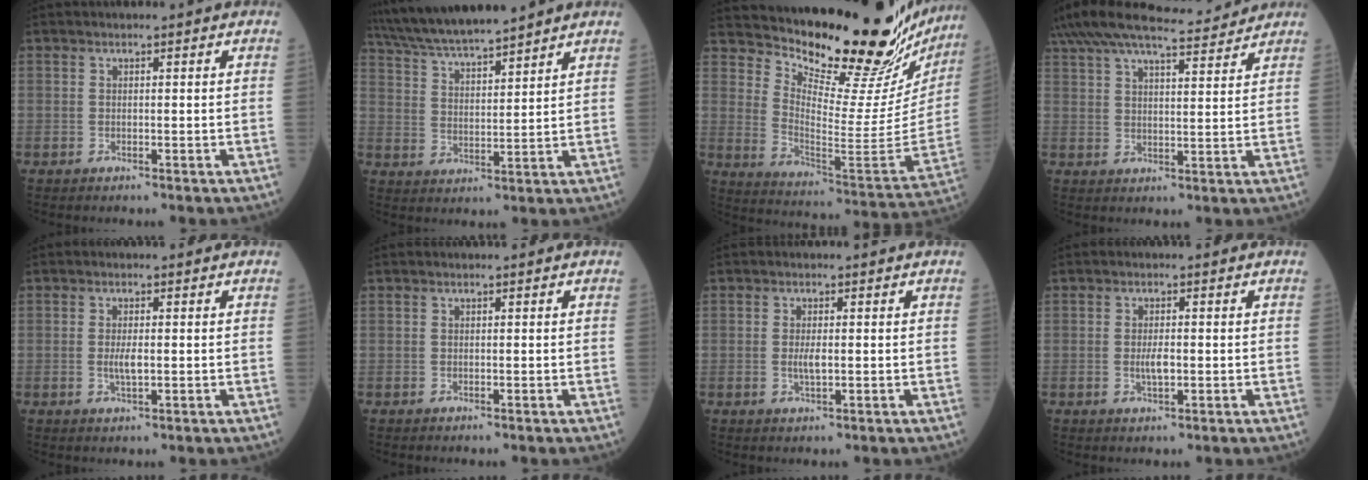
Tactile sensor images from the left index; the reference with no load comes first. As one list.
[{"total": 12.9, "force": [11.6, 0.7, 5.6], "torque": [-0.105, 0.023, 0.206]}, {"total": 25.5, "force": [23.4, 3.5, 9.6], "torque": [-0.155, -0.113, 0.311]}, {"total": 13.4, "force": [12.4, 1.3, 5.0], "torque": [-0.100, 0.025, 0.195]}, {"total": 2.3, "force": [-0.1, 0.6, 2.2], "torque": [-0.048, -0.002, -0.001]}, {"total": 0.0}, {"total": 2.0, "force": [-0.1, 0.5, 1.9], "torque": [-0.042, -0.002, 0.000]}, {"total": 2.4, "force": [-0.3, 0.8, 2.2], "torque": [-0.047, -0.001, -0.004]}]